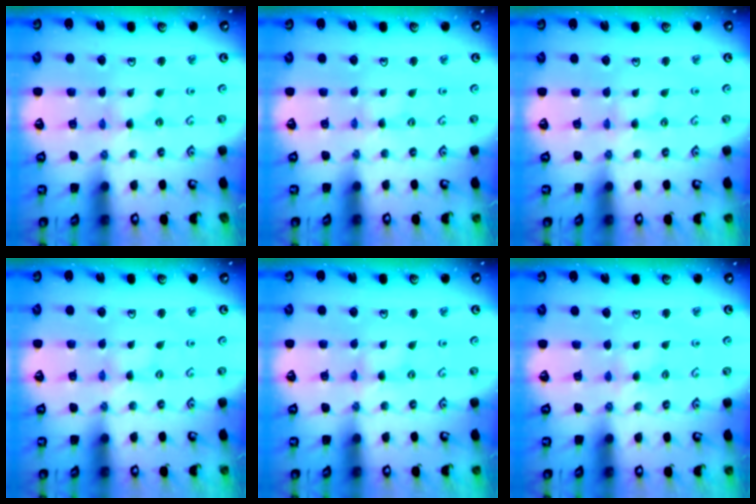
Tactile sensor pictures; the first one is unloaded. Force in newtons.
{"total": 0.0}
{"total": 2.5, "press": 2.4, "slide": 0.4}
{"total": 0.7, "press": 0.7, "slide": 0.1}
{"total": 1.2, "press": 1.1, "slide": 0.2}
{"total": 2.3, "press": 2.3, "slide": 0.4}